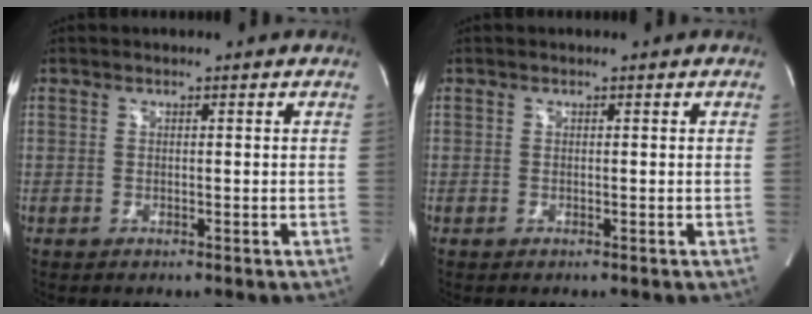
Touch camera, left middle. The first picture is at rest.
{"total": 0.0}